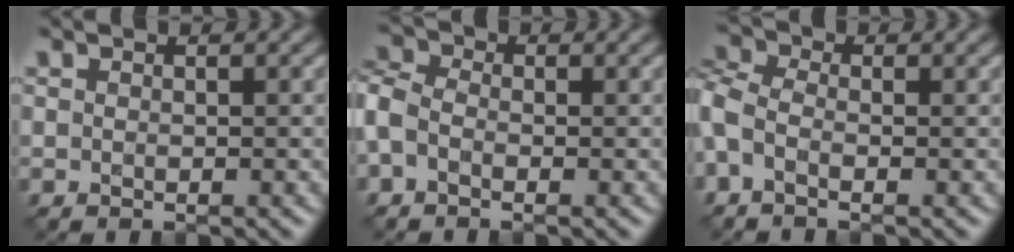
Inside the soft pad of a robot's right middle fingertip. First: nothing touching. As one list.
[{"total": 3.3, "force": [-0.8, 2.4, 2.2], "torque": [-0.065, 0.005, -0.028]}, {"total": 3.5, "force": [-0.7, 2.2, 2.6], "torque": [-0.078, 0.001, -0.027]}]